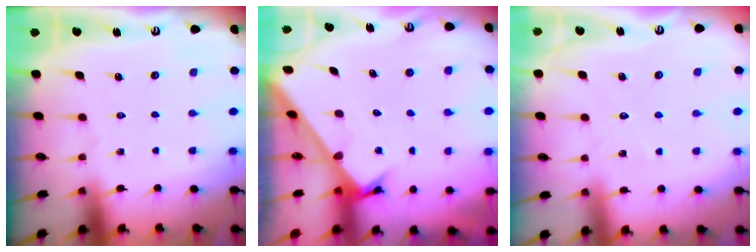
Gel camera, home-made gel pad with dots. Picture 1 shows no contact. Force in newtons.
{"total": 2.3, "press": 2.3, "slide": 0.2}
{"total": 4.6, "press": 4.6, "slide": 0.4}